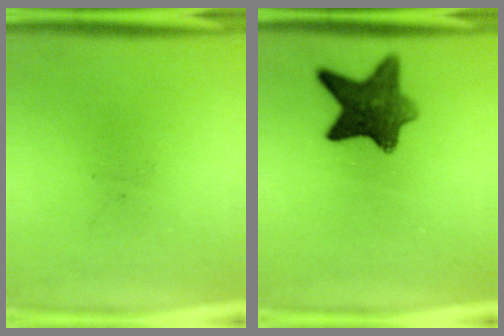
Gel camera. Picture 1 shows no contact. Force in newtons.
{"total": 9.3}